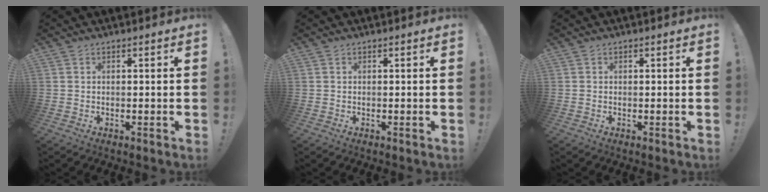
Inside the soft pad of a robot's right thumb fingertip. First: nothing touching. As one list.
[{"total": 0.0}, {"total": 0.0}]